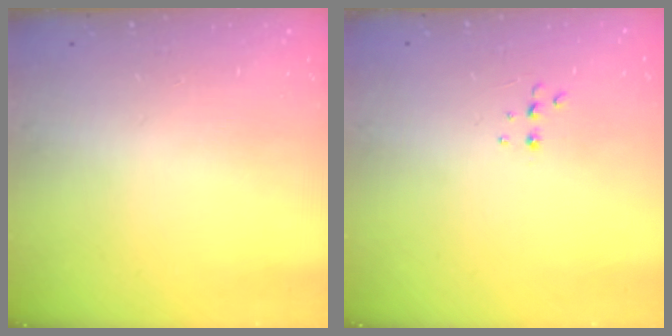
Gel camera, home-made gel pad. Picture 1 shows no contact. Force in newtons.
{"total": 4.4, "press": 4.3, "slide": 1.0}